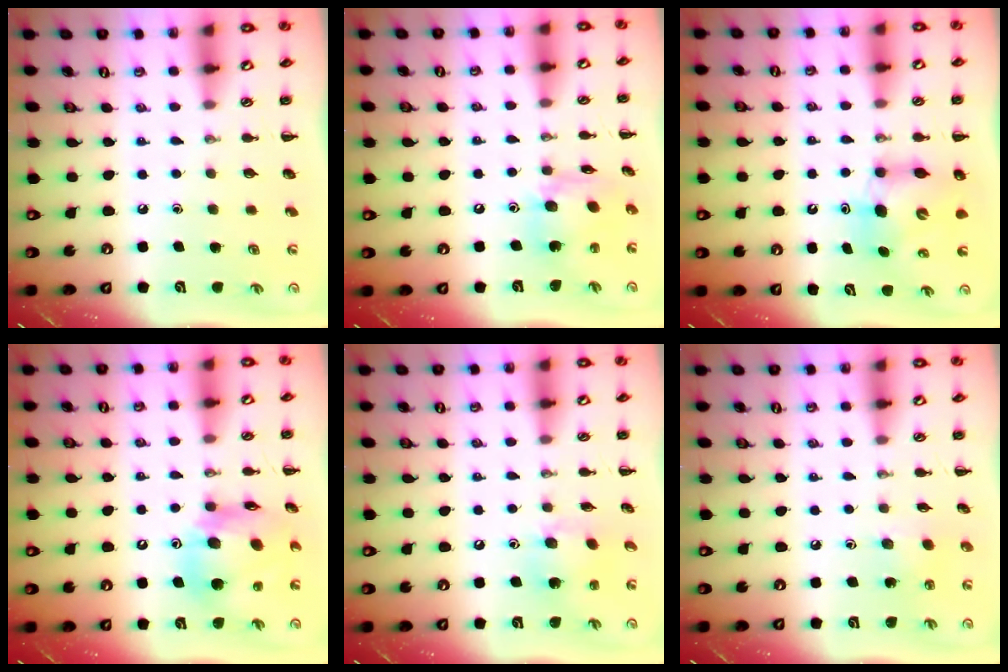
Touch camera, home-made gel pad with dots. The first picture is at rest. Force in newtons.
{"total": 11.4, "press": 11.3, "slide": 0.9}
{"total": 6.8, "press": 6.7, "slide": 1.2}
{"total": 14.8, "press": 14.1, "slide": 4.3}
{"total": 6.7, "press": 6.6, "slide": 1.4}
{"total": 3.1, "press": 3.0, "slide": 0.8}